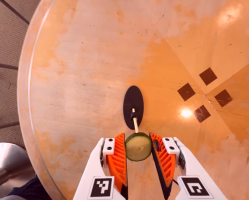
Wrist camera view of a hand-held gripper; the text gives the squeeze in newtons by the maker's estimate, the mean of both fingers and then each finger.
{"total": 9.1, "left": 9.4, "right": 8.9}